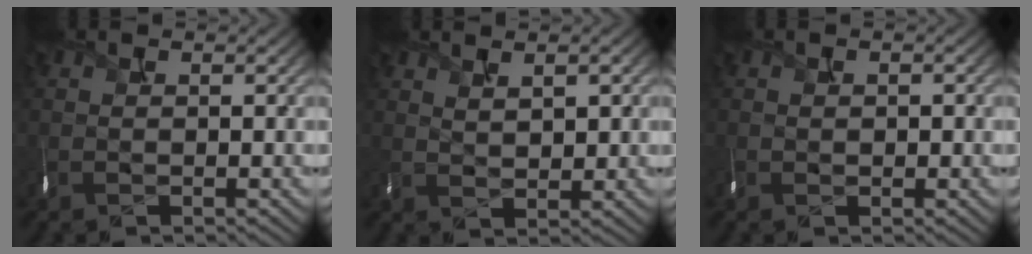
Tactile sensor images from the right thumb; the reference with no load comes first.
{"total": 2.1, "force": [1.4, 0.8, 1.4], "torque": [-0.021, -0.010, 0.035]}
{"total": 1.2, "force": [-0.2, 1.1, 0.4], "torque": [-0.010, -0.004, 0.002]}